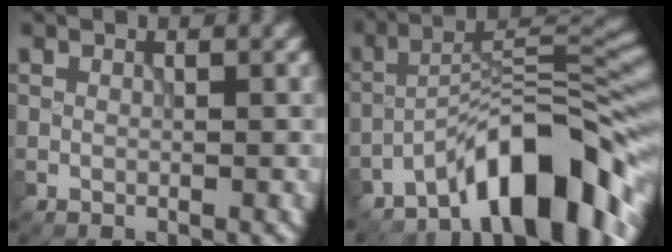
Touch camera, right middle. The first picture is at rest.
{"total": 11.3, "force": [-7.8, 3.4, 7.4], "torque": [-0.088, 0.019, -0.144]}